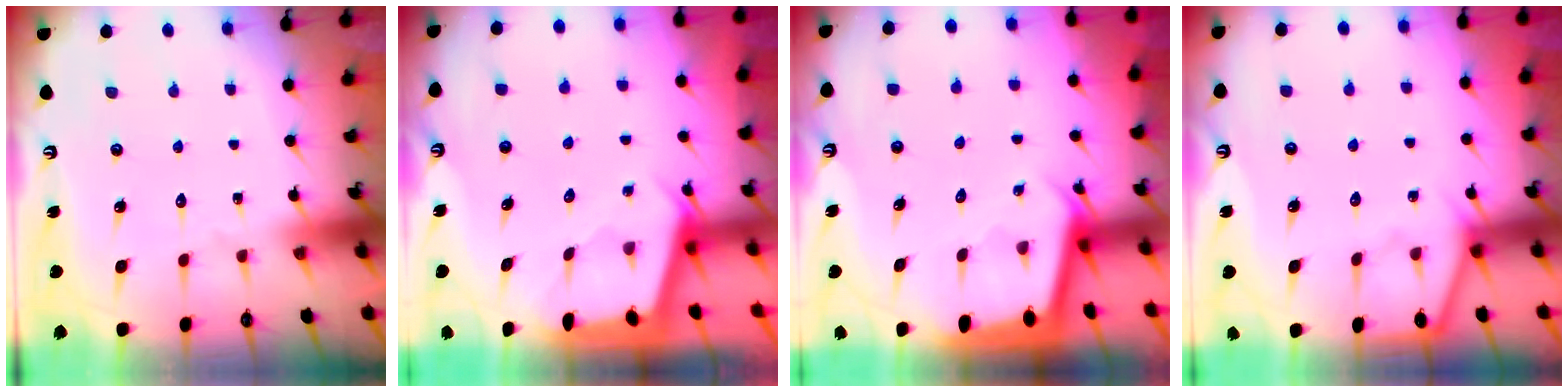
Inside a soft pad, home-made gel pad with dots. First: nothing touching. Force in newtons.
{"total": 2.2, "press": 2.2, "slide": 0.3}
{"total": 2.3, "press": 2.3, "slide": 0.1}
{"total": 4.0, "press": 3.9, "slide": 0.4}